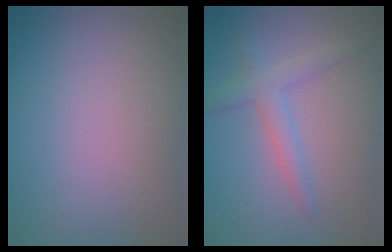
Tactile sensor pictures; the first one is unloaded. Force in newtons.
{"total": 2.4, "press": 2.4, "slide": 0.3}